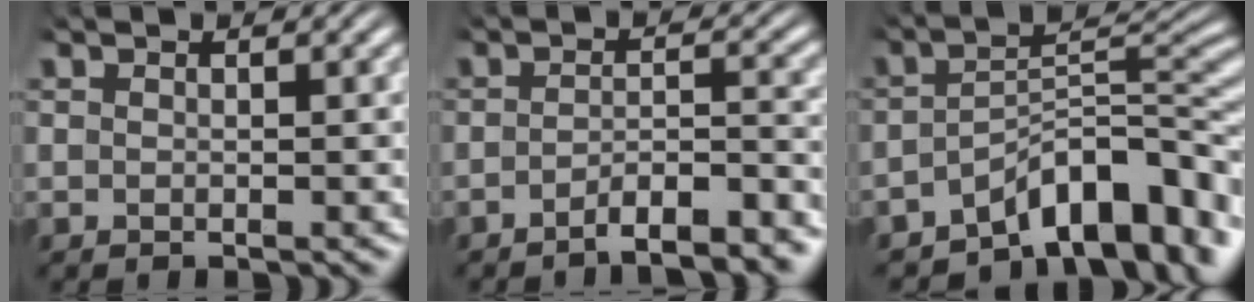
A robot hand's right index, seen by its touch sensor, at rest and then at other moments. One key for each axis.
{"total": 5.4, "fx": -4.8, "fy": 0.9, "fz": 2.3, "tx": -0.026, "ty": -0.014, "tz": -0.074}
{"total": 8.6, "fx": -4.6, "fy": 3.3, "fz": 6.4, "tx": -0.087, "ty": -0.021, "tz": -0.064}